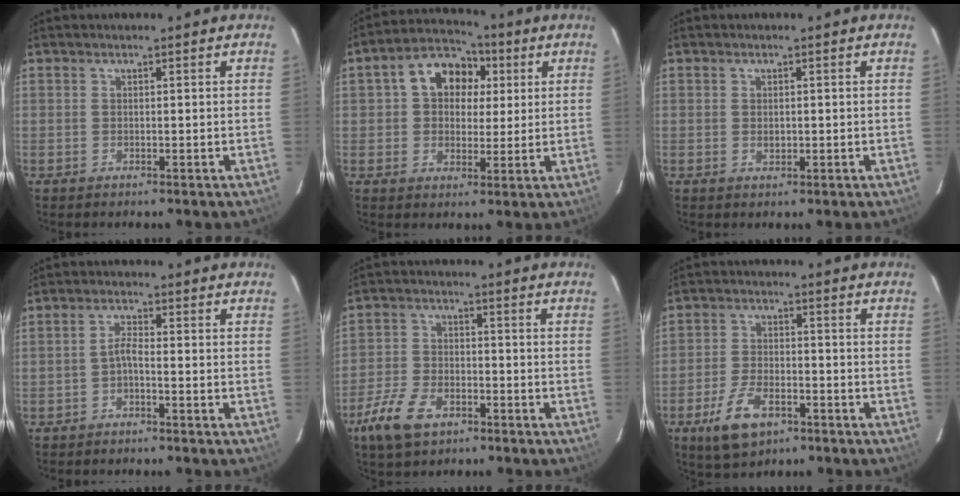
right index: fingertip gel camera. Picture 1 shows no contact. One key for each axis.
{"total": 10.1, "fx": 2.6, "fy": 7.9, "fz": 5.8, "tx": -0.111, "ty": 0.039, "tz": 0.041}
{"total": 1.4, "fx": -0.1, "fy": 1.0, "fz": 1.0, "tx": -0.013, "ty": -0.001, "tz": 0.001}
{"total": 1.9, "fx": -1.2, "fy": 0.3, "fz": 1.5, "tx": -0.034, "ty": 0.007, "tz": -0.024}
{"total": 9.6, "fx": -5.9, "fy": 5.1, "fz": 5.6, "tx": -0.141, "ty": -0.003, "tz": -0.114}
{"total": 9.4, "fx": -5.2, "fy": 4.7, "fz": 6.1, "tx": -0.142, "ty": -0.005, "tz": -0.090}